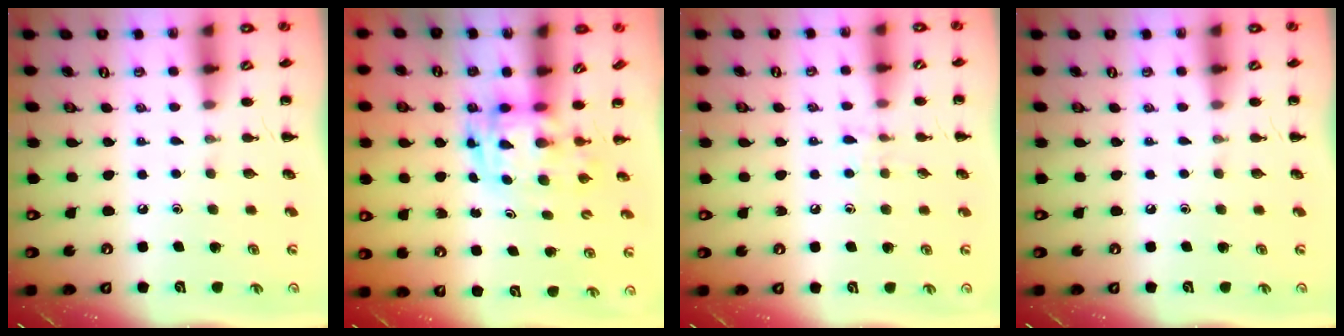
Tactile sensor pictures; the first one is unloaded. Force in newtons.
{"total": 2.9, "press": 2.9, "slide": 0.6}
{"total": 5.6, "press": 5.3, "slide": 1.6}
{"total": 0.0}